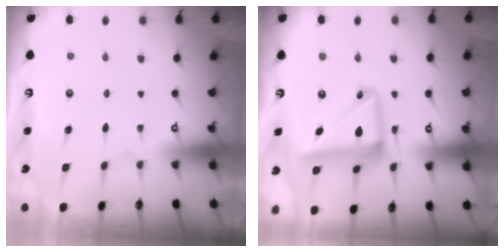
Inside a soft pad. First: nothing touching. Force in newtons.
{"total": 17.2, "press": 17.1, "slide": 1.9}